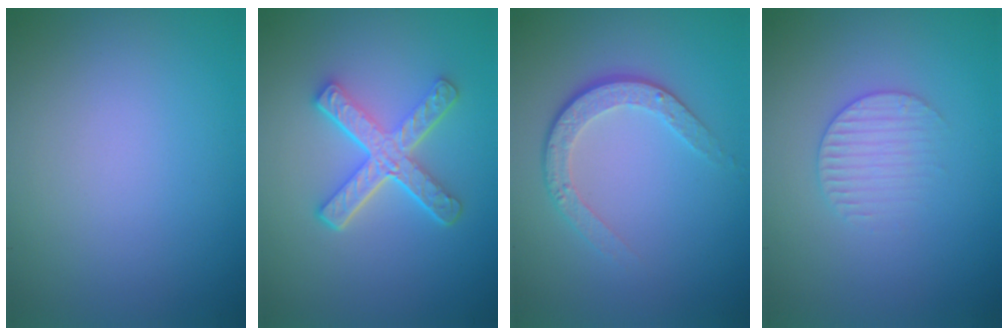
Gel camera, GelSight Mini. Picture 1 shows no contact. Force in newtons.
{"total": 5.3, "press": 3.7, "slide": 3.8}
{"total": 3.5, "press": 2.5, "slide": 2.4}
{"total": 2.2, "press": 2.1, "slide": 0.5}